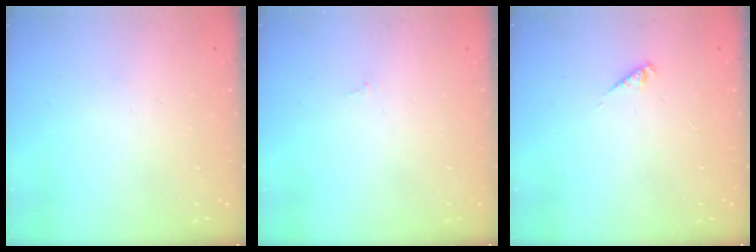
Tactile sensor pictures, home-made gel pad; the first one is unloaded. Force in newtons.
{"total": 0.0}
{"total": 2.4, "press": 2.4, "slide": 0.4}